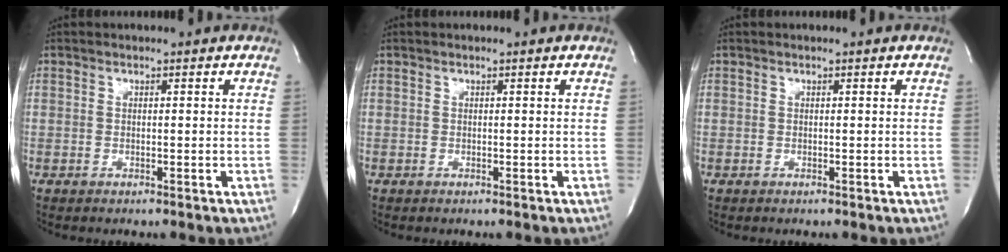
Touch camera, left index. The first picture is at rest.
{"total": 0.0}
{"total": 0.0}